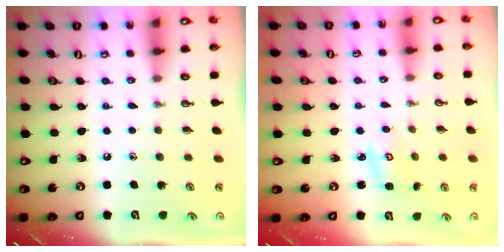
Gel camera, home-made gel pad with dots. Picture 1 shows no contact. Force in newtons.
{"total": 2.7, "press": 2.7, "slide": 0.1}